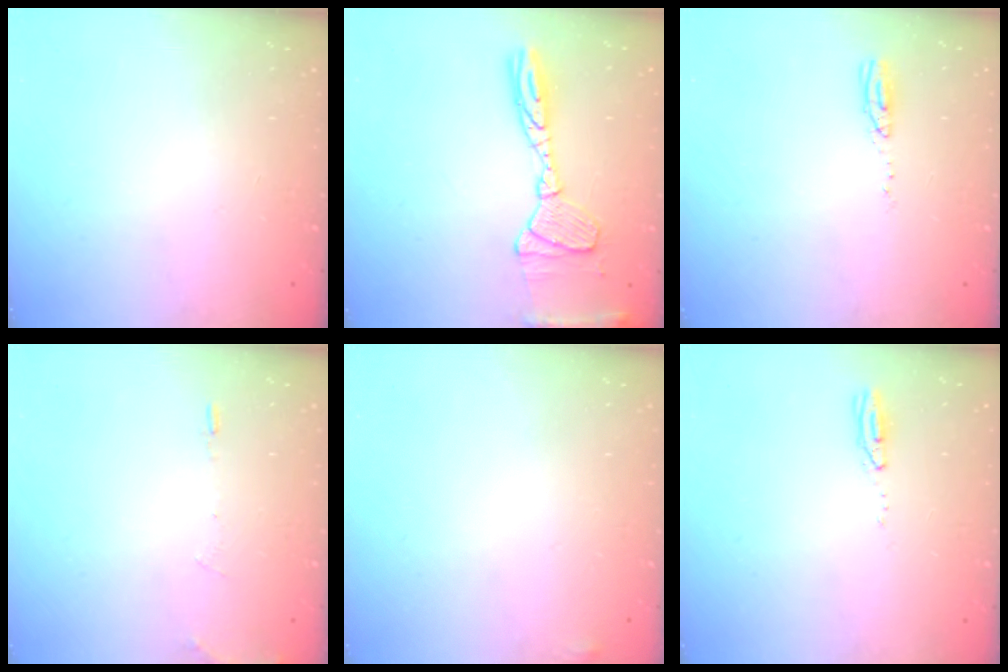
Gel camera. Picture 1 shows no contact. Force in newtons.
{"total": 15.2, "press": 15.1, "slide": 1.3}
{"total": 4.8, "press": 4.6, "slide": 1.4}
{"total": 6.1, "press": 5.9, "slide": 1.7}
{"total": 10.3, "press": 3.9, "slide": 9.5}
{"total": 3.7, "press": 3.5, "slide": 1.3}